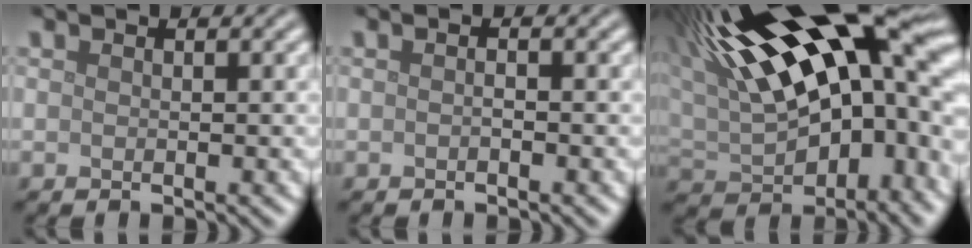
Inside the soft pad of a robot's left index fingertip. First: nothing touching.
{"total": 0.6, "force": [-0.2, 0.1, 0.5], "torque": [-0.011, 0.001, -0.004]}
{"total": 21.8, "force": [5.7, 9.9, 18.5], "torque": [-0.288, 0.035, 0.095]}